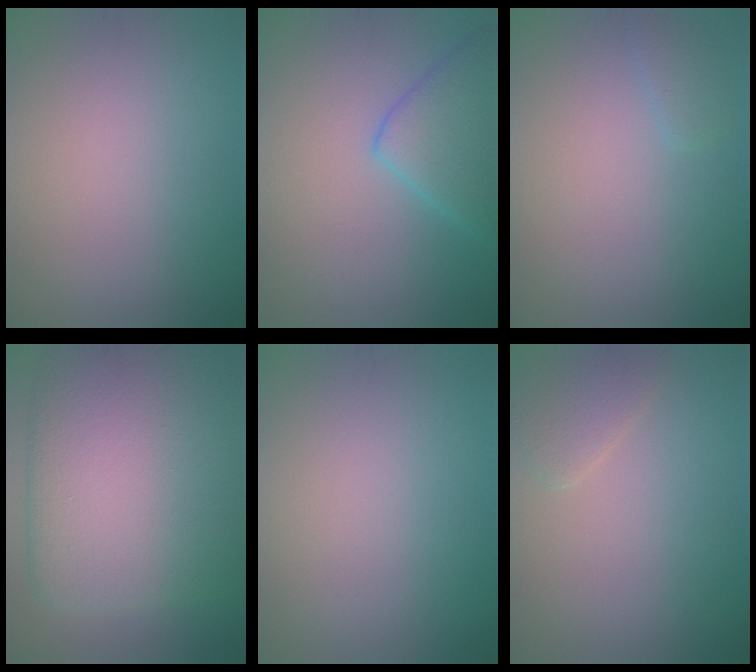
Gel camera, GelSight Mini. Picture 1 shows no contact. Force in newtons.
{"total": 5.0, "press": 5.0, "slide": 0.4}
{"total": 1.0, "press": 1.0, "slide": 0.0}
{"total": 16.5, "press": 16.5, "slide": 0.4}
{"total": 0.0}
{"total": 1.8, "press": 1.8, "slide": 0.1}